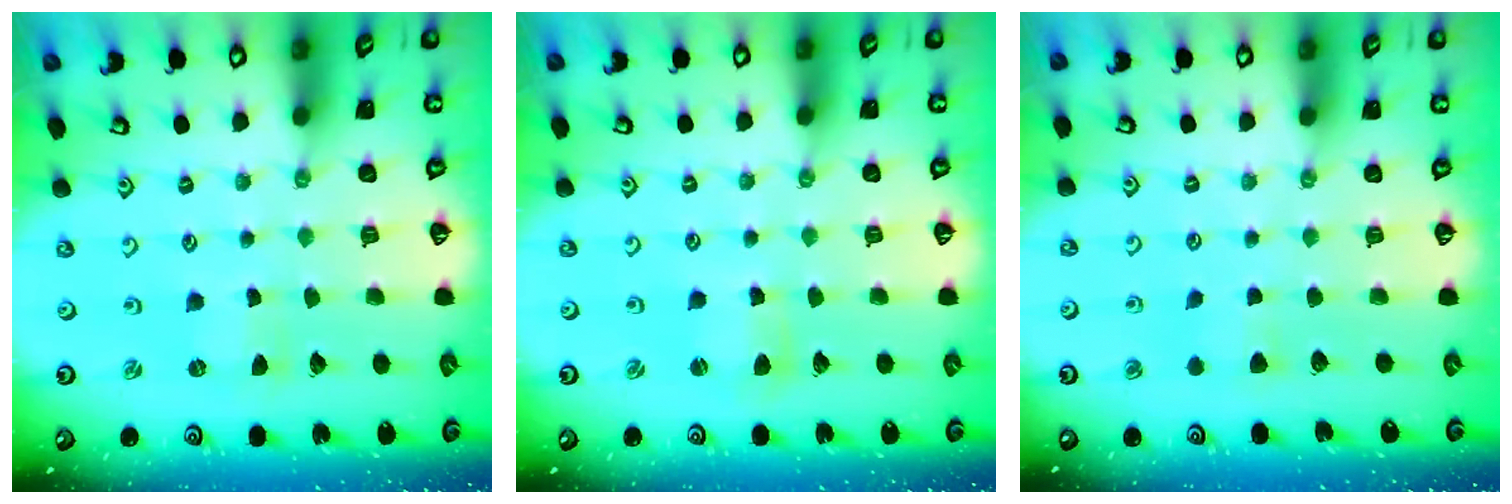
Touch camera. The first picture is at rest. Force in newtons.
{"total": 2.4, "press": 2.4, "slide": 0.2}
{"total": 4.1, "press": 4.1, "slide": 0.6}